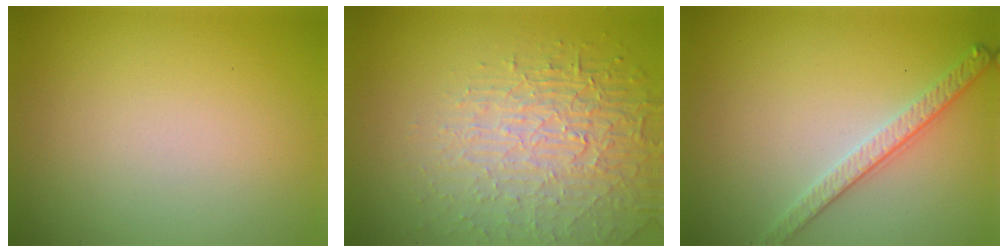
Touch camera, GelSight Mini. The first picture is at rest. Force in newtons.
{"total": 4.2, "press": 4.0, "slide": 1.2}
{"total": 2.8, "press": 2.6, "slide": 1.0}